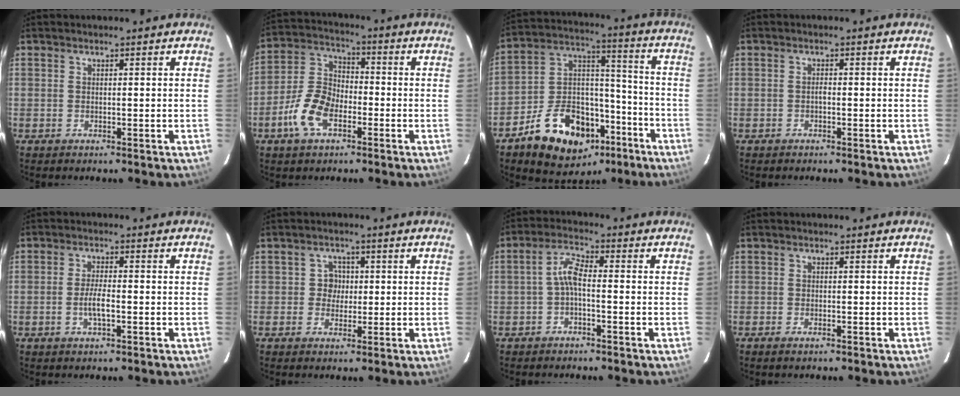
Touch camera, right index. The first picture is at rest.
{"total": 10.2, "force": [-4.8, 5.6, 7.1], "torque": [-0.152, 0.014, -0.094]}
{"total": 19.5, "force": [-11.0, 12.2, 10.4], "torque": [-0.207, 0.047, -0.155]}
{"total": 0.7, "force": [-0.3, 0.3, 0.5], "torque": [-0.008, 0.005, -0.007]}
{"total": 3.6, "force": [-1.1, 0.8, 3.3], "torque": [-0.068, -0.001, -0.021]}
{"total": 3.1, "force": [-0.1, 3.1, 0.4], "torque": [0.000, 0.016, -0.004]}
{"total": 3.8, "force": [-1.3, 1.1, 3.5], "torque": [-0.079, 0.015, -0.028]}
{"total": 0.9, "force": [-0.7, 0.2, 0.6], "torque": [-0.012, -0.002, -0.013]}